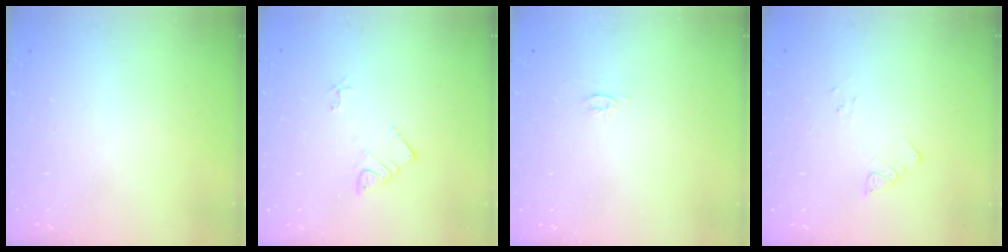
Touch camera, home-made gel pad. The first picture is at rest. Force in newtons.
{"total": 6.1, "press": 6.0, "slide": 0.4}
{"total": 2.6, "press": 2.6, "slide": 0.3}
{"total": 3.0, "press": 3.0, "slide": 0.4}